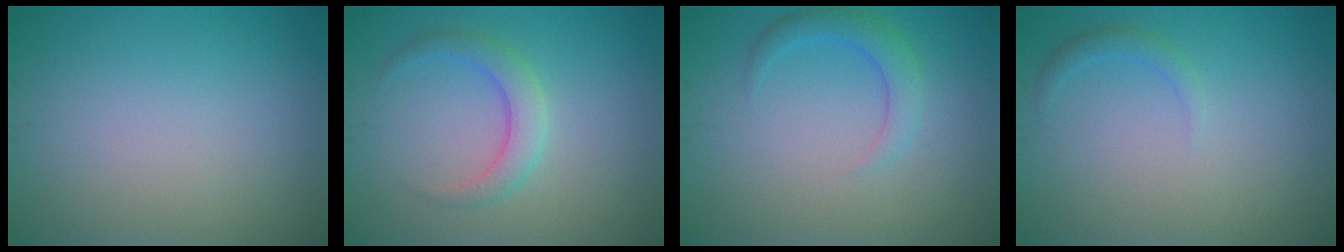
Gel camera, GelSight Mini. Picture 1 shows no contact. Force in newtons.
{"total": 2.7, "press": 2.7, "slide": 0.2}
{"total": 2.4, "press": 2.4, "slide": 0.2}
{"total": 1.1, "press": 1.1, "slide": 0.0}